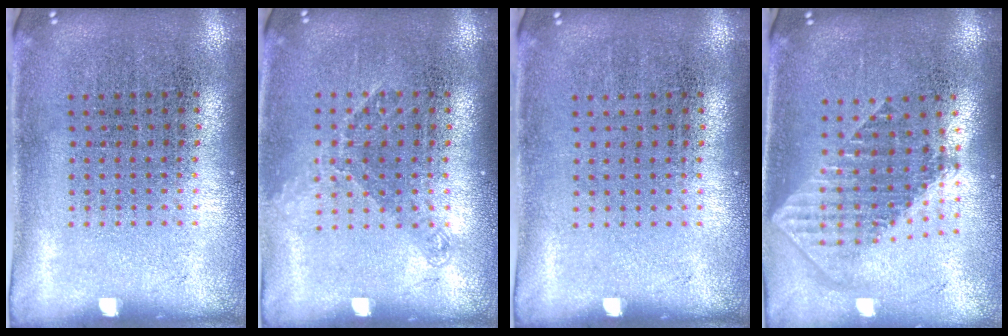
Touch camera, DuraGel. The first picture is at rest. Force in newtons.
{"total": 1.1, "press": 0.9, "slide": 0.6}
{"total": 0.0}
{"total": 1.8, "press": 1.5, "slide": 1.0}